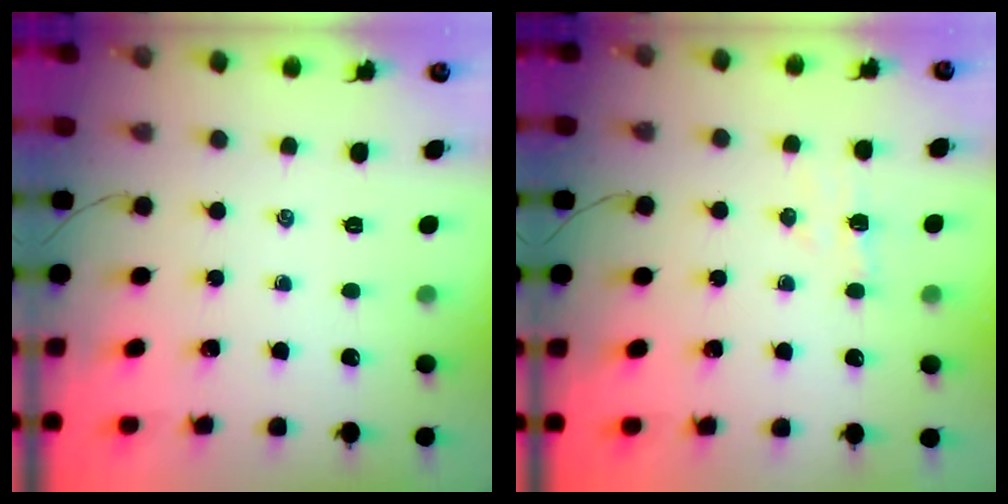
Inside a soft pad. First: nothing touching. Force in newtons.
{"total": 4.9, "press": 4.7, "slide": 1.3}